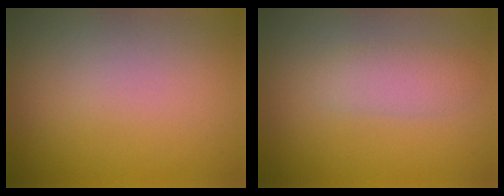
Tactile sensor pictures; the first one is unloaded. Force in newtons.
{"total": 2.0, "press": 2.0, "slide": 0.0}